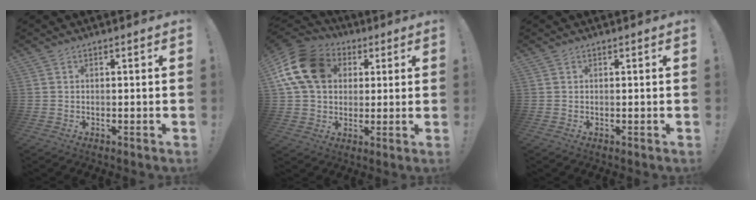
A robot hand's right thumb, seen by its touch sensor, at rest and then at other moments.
{"total": 17.3, "force": [4.9, 13.3, 9.9], "torque": [-0.169, -0.002, 0.099]}
{"total": 0.0}